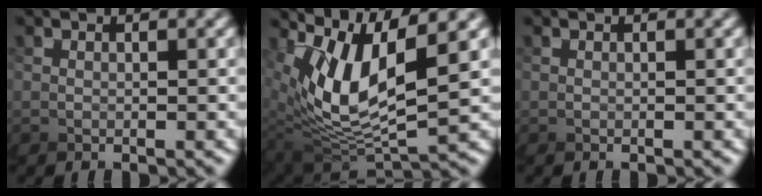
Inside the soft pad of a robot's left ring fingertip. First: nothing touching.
{"total": 6.0, "force": [2.1, 4.0, 3.9], "torque": [-0.120, 0.017, 0.025]}
{"total": 0.0}